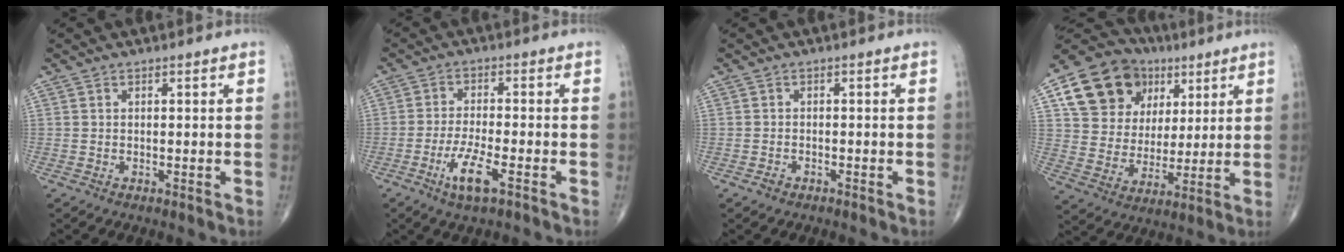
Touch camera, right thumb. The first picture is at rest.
{"total": 6.6, "force": [-3.3, 1.5, 5.5], "torque": [-0.116, 0.009, -0.059]}
{"total": 1.1, "force": [-0.8, 0.7, 0.4], "torque": [-0.009, 0.003, -0.016]}
{"total": 18.0, "force": [7.5, 14.6, 7.3], "torque": [-0.095, 0.006, 0.138]}